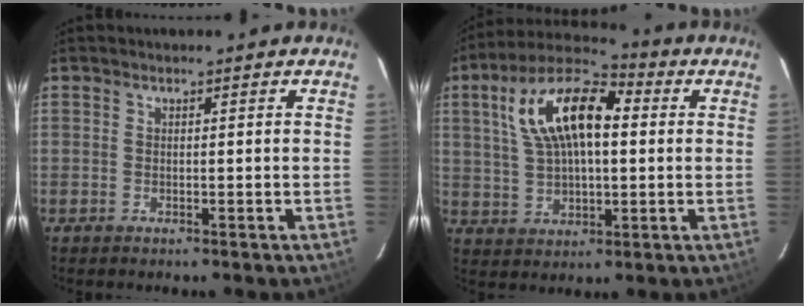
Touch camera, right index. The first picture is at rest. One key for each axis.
{"total": 16.3, "fx": 3.8, "fy": 7.8, "fz": 13.9, "tx": -0.265, "ty": 0.033, "tz": 0.062}